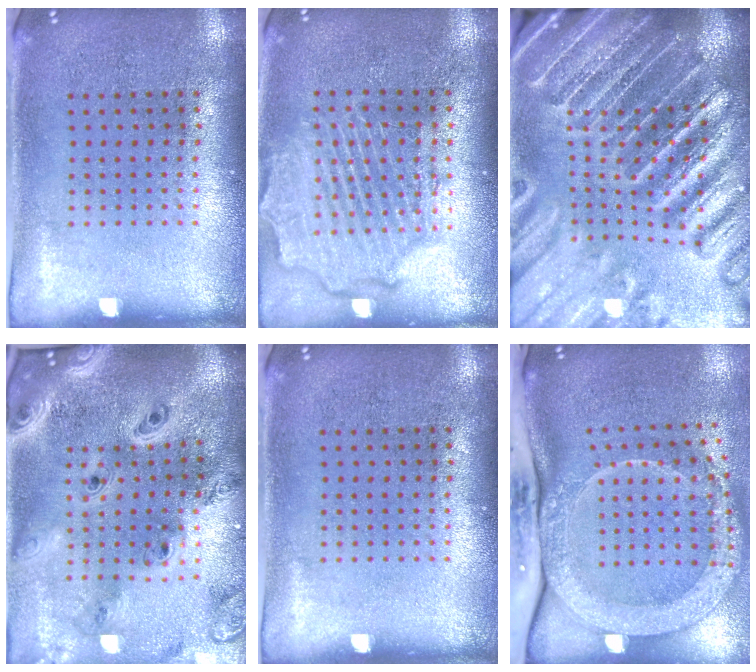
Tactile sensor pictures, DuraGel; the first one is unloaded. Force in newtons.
{"total": 2.4, "press": 2.2, "slide": 0.9}
{"total": 4.3, "press": 4.1, "slide": 1.4}
{"total": 4.1, "press": 3.1, "slide": 2.7}
{"total": 0.0}
{"total": 3.2, "press": 2.3, "slide": 2.3}